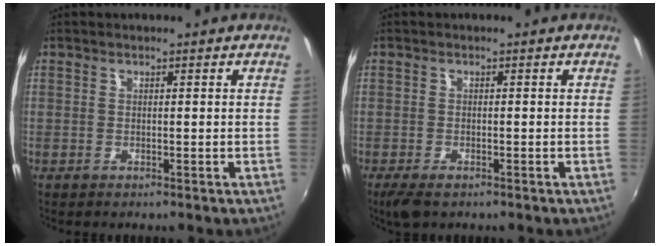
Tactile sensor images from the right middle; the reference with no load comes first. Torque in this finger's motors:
{"motor_torque": [-0.04, 0.03, 0.01, 0.01]}